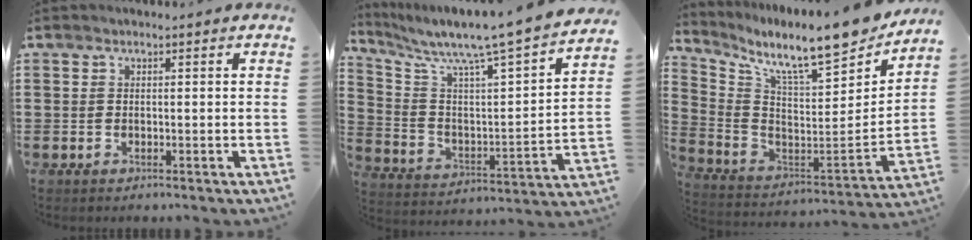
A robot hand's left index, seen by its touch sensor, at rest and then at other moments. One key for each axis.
{"total": 7.6, "fx": 6.8, "fy": -0.5, "fz": 3.4, "tx": -0.099, "ty": -0.066, "tz": 0.104}
{"total": 11.2, "fx": 9.4, "fy": 1.0, "fz": 6.0, "tx": -0.123, "ty": -0.085, "tz": 0.150}